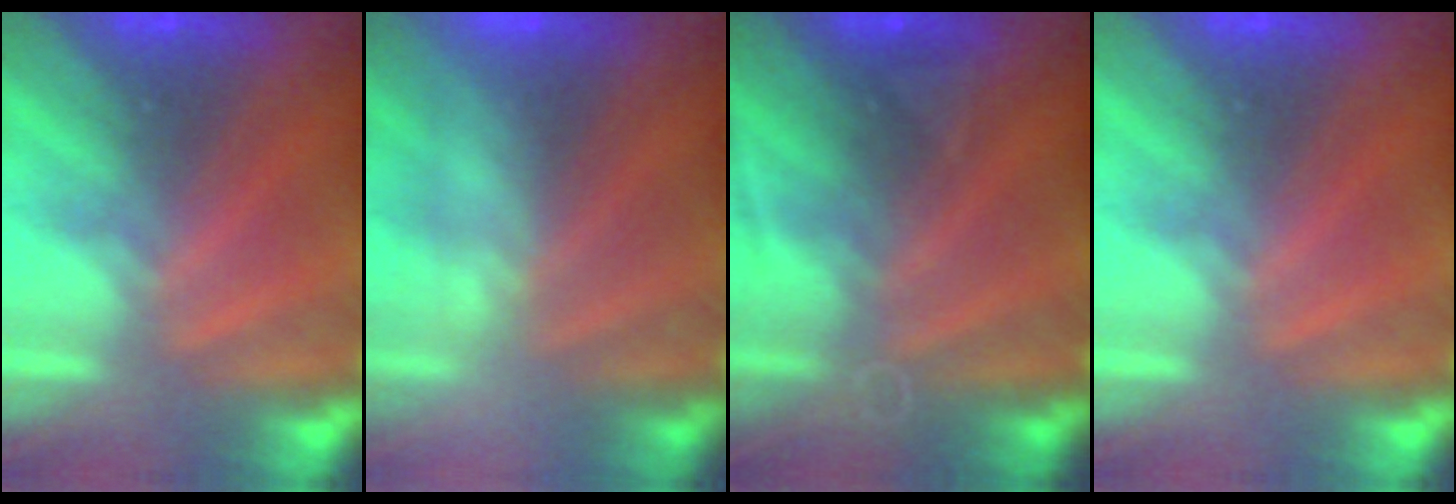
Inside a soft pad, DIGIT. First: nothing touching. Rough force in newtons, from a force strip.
{"total": 2.4}
{"total": 2.8}
{"total": 0.0}